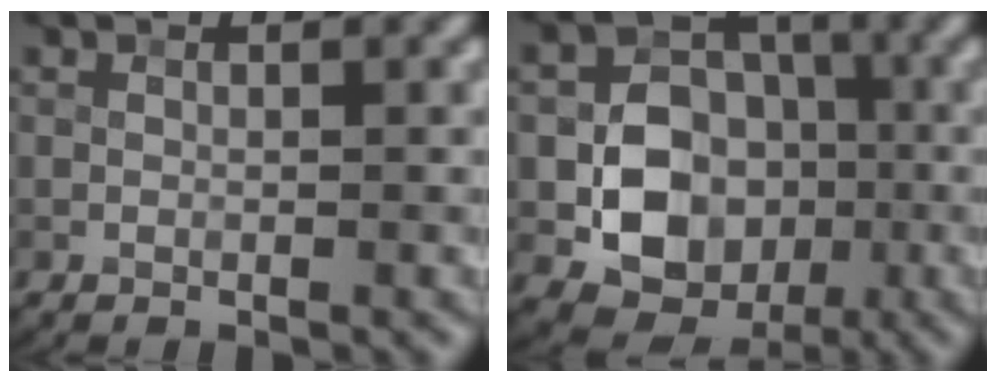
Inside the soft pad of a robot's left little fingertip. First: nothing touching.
{"total": 8.2, "force": [-1.9, 6.7, 4.4], "torque": [-0.064, -0.008, -0.033]}